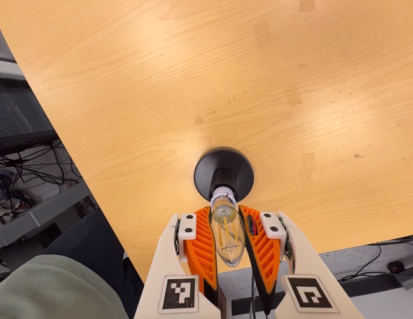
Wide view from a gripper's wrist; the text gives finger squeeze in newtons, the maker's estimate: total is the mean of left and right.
{"total": 20.7, "left": 21.3, "right": 20.1}